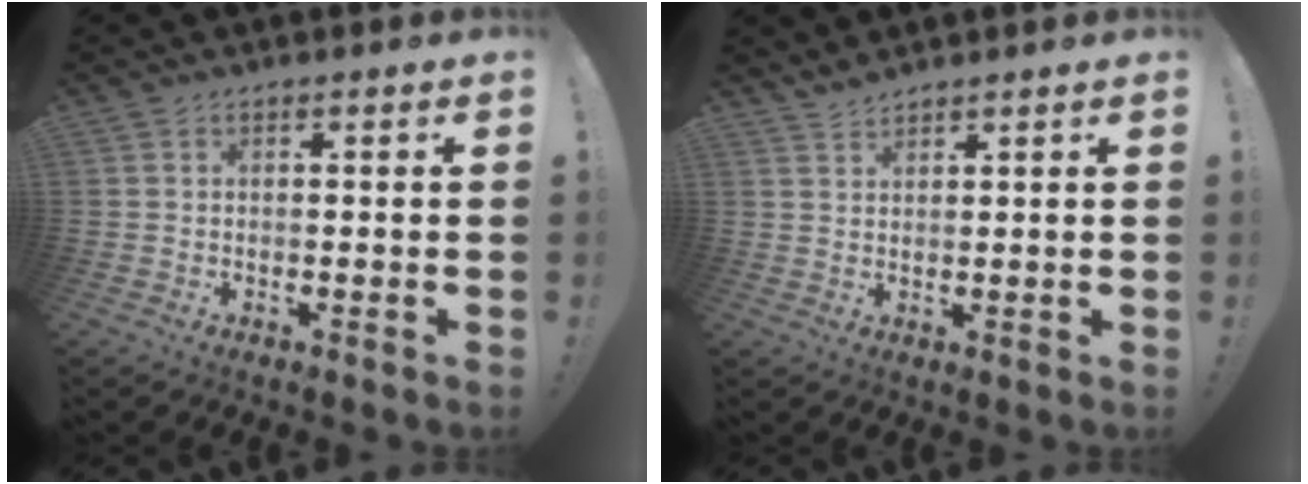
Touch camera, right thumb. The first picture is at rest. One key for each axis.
{"total": 2.6, "fx": 2.5, "fy": 0.3, "fz": 0.8, "tx": -0.017, "ty": -0.015, "tz": 0.045}